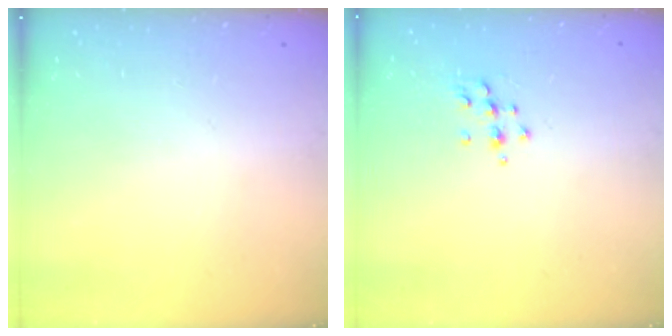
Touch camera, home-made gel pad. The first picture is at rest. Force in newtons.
{"total": 6.3, "press": 6.2, "slide": 0.9}